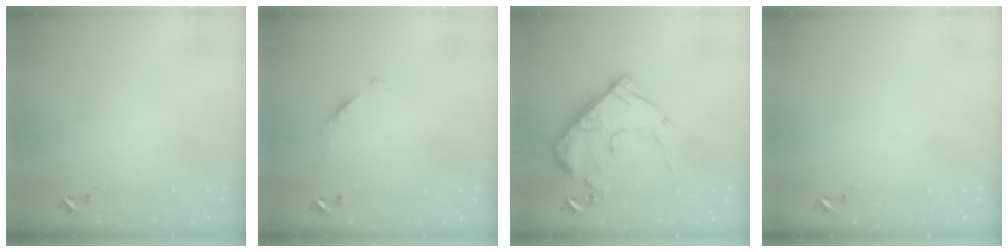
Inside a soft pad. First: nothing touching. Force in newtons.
{"total": 6.5, "press": 6.5, "slide": 0.4}
{"total": 16.6, "press": 16.6, "slide": 1.4}
{"total": 0.0}